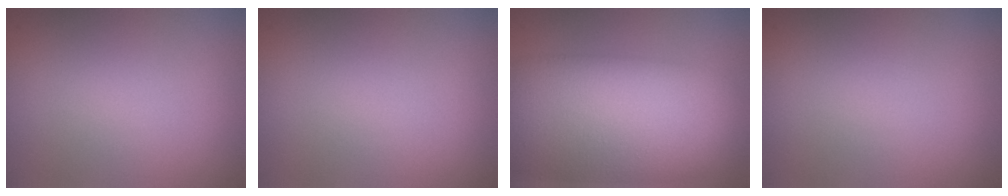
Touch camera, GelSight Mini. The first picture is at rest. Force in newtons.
{"total": 0.0}
{"total": 13.6, "press": 13.6, "slide": 0.4}
{"total": 0.0}